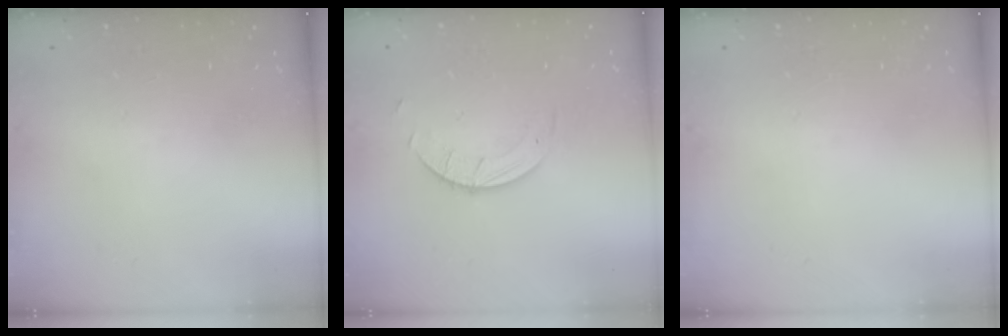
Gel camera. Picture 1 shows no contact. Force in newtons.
{"total": 2.7, "press": 2.7, "slide": 0.3}
{"total": 0.0}